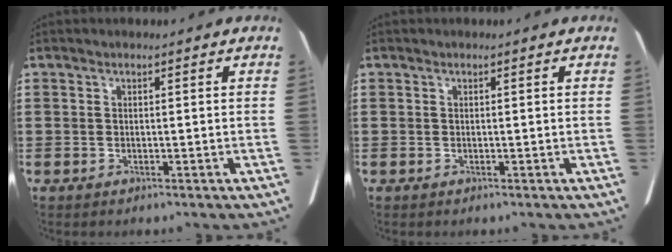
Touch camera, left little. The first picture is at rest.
{"total": 0.0}